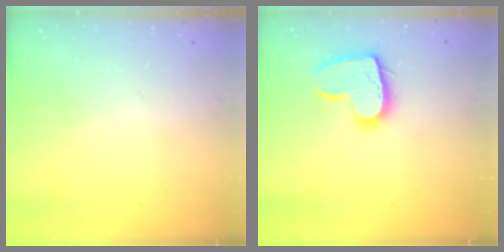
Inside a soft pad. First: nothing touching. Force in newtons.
{"total": 14.0, "press": 14.0, "slide": 1.3}